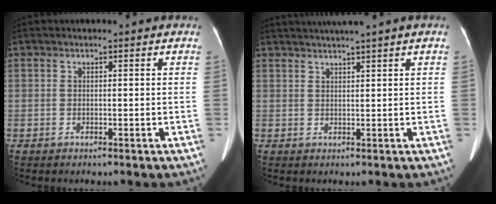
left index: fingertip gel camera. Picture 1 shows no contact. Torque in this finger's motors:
{"motor_torque": [0.51, -1.63, 0.11, -0.01]}